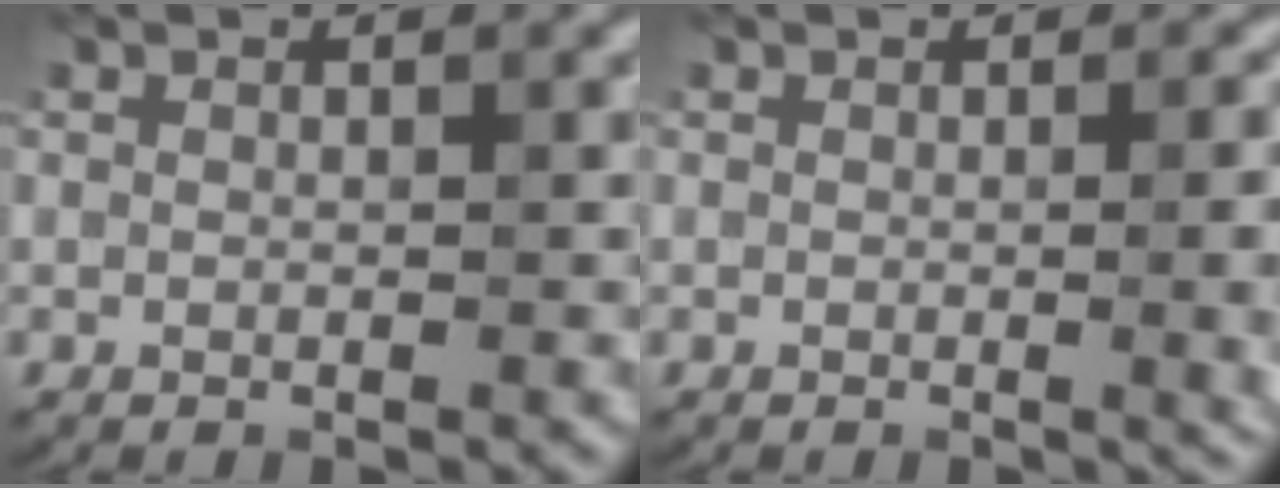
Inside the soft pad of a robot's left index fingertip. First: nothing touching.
{"total": 4.1, "force": [-0.3, 1.5, 3.8], "torque": [-0.034, -0.002, -0.002]}